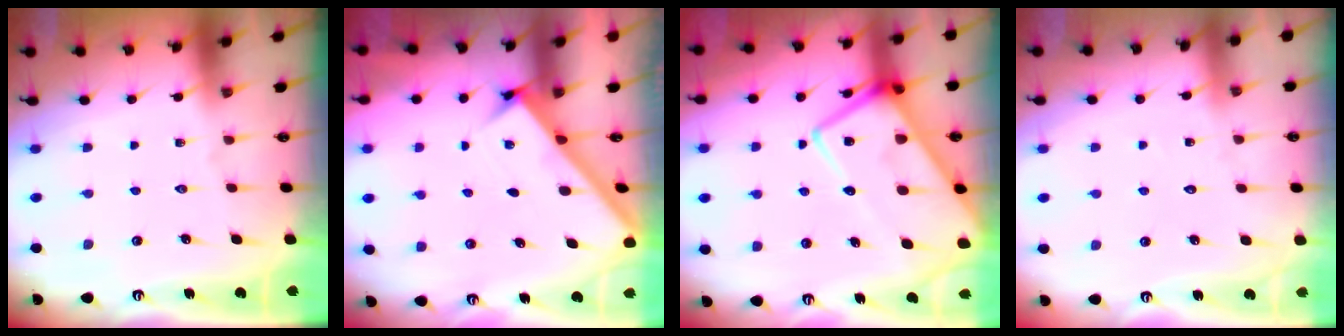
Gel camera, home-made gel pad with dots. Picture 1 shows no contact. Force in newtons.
{"total": 2.7, "press": 2.7, "slide": 0.4}
{"total": 17.4, "press": 17.3, "slide": 2.0}
{"total": 3.5, "press": 3.4, "slide": 0.3}